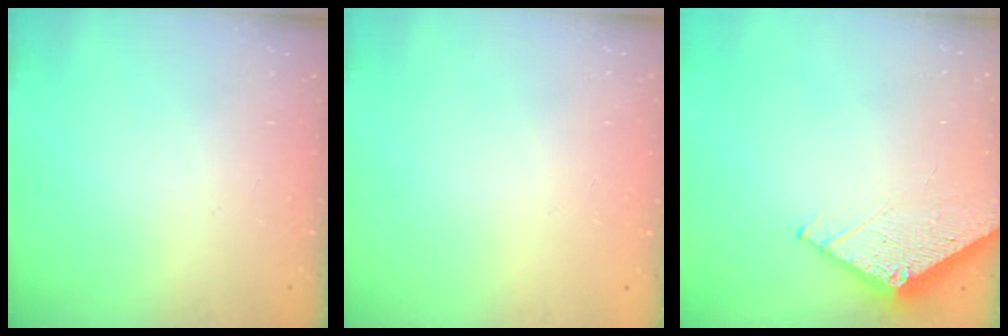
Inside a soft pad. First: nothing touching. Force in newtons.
{"total": 0.0}
{"total": 4.3, "press": 4.2, "slide": 0.5}